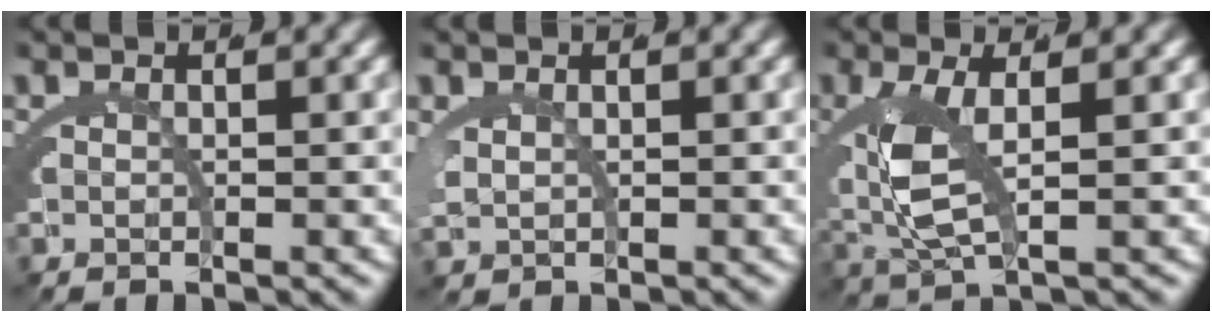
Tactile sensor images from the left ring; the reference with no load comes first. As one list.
[{"total": 1.4, "force": [0.9, 0.8, 0.8], "torque": [-0.031, -0.011, 0.029]}, {"total": 4.9, "force": [0.7, 1.3, 4.7], "torque": [-0.104, -0.009, 0.022]}]